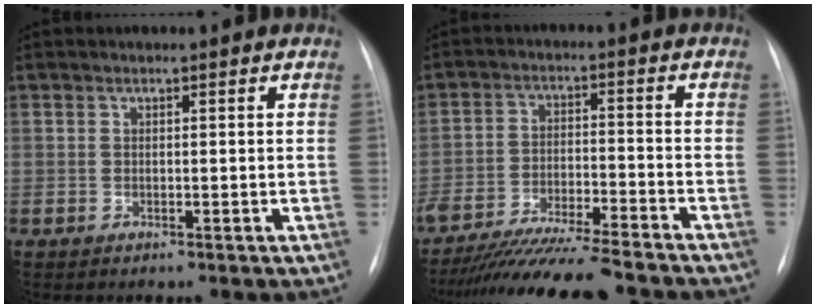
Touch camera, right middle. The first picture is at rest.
{"total": 15.9, "force": [-14.1, 0.6, 7.3], "torque": [-0.123, -0.023, -0.228]}